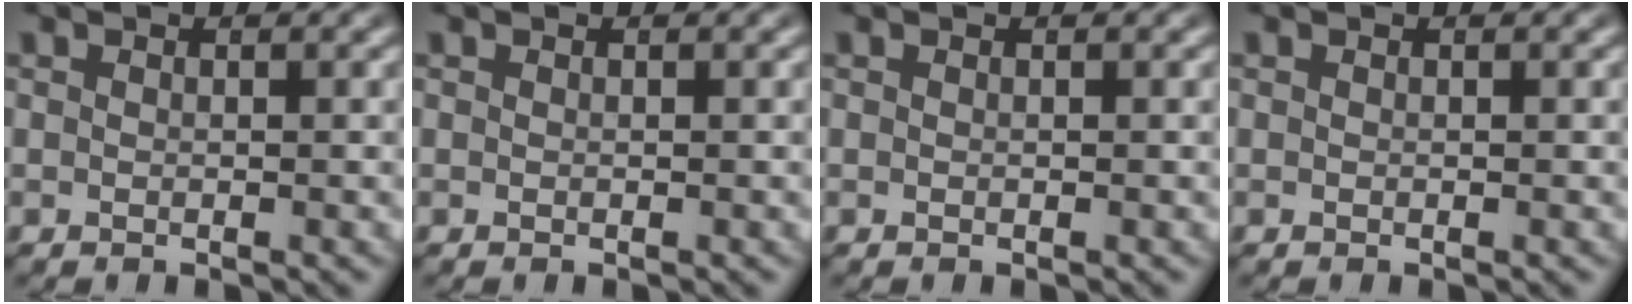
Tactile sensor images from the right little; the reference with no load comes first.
{"total": 0.0}
{"total": 0.0}
{"total": 0.0}